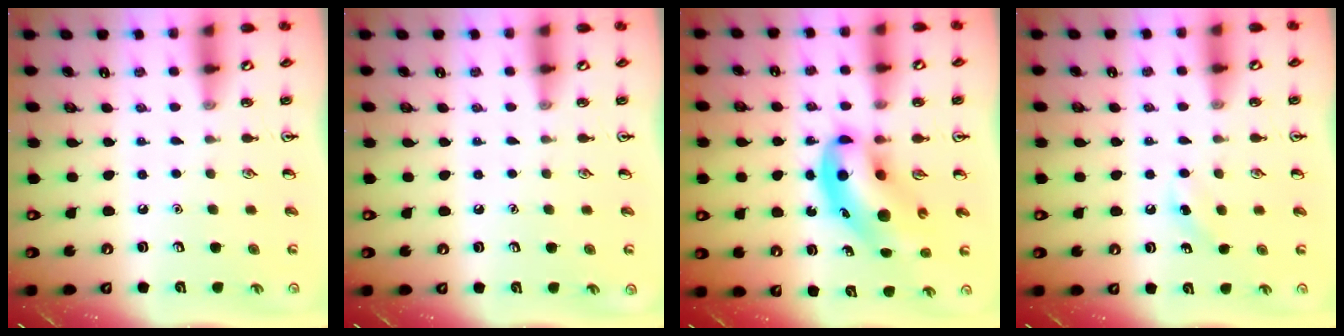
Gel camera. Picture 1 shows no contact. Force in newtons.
{"total": 0.0}
{"total": 11.6, "press": 11.2, "slide": 3.2}
{"total": 4.5, "press": 4.2, "slide": 1.3}